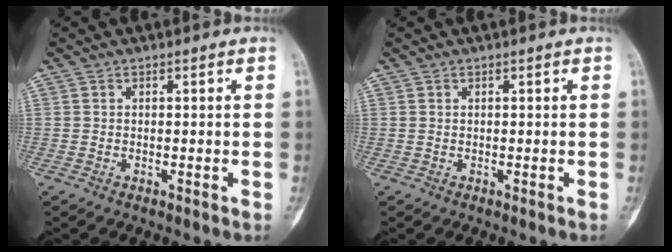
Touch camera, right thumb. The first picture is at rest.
{"total": 0.0}